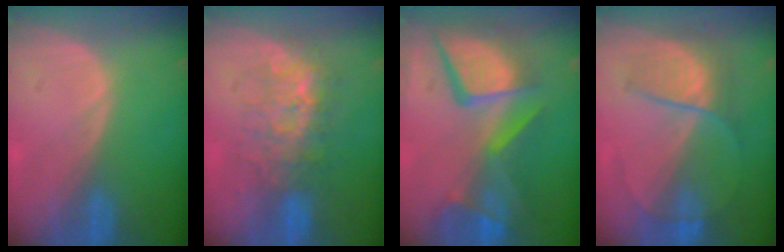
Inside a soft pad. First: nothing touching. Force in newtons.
{"total": 7.7, "press": 7.3, "slide": 2.3}
{"total": 13.5, "press": 11.0, "slide": 7.8}
{"total": 6.3, "press": 6.2, "slide": 0.8}